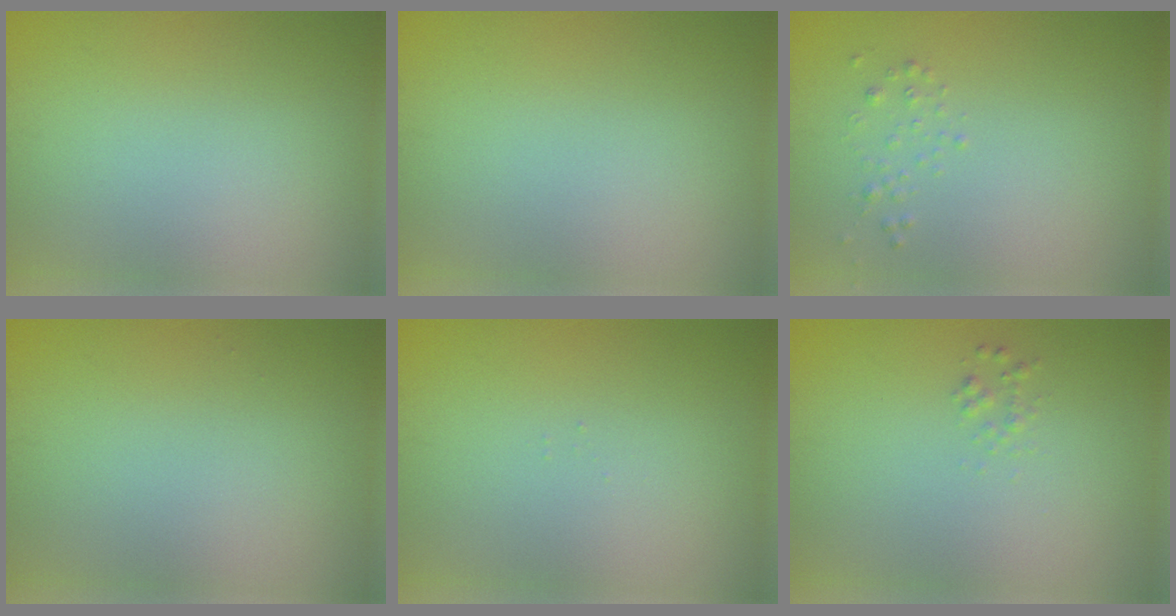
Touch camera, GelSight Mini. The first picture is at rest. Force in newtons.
{"total": 0.0}
{"total": 0.7, "press": 0.7, "slide": 0.0}
{"total": 0.0}
{"total": 0.0}
{"total": 0.7, "press": 0.7, "slide": 0.0}